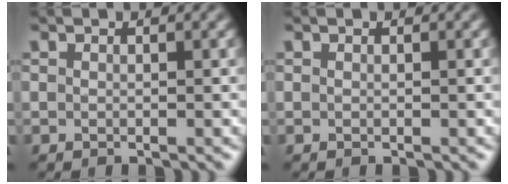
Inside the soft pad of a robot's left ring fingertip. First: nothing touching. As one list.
[{"total": 0.0}]